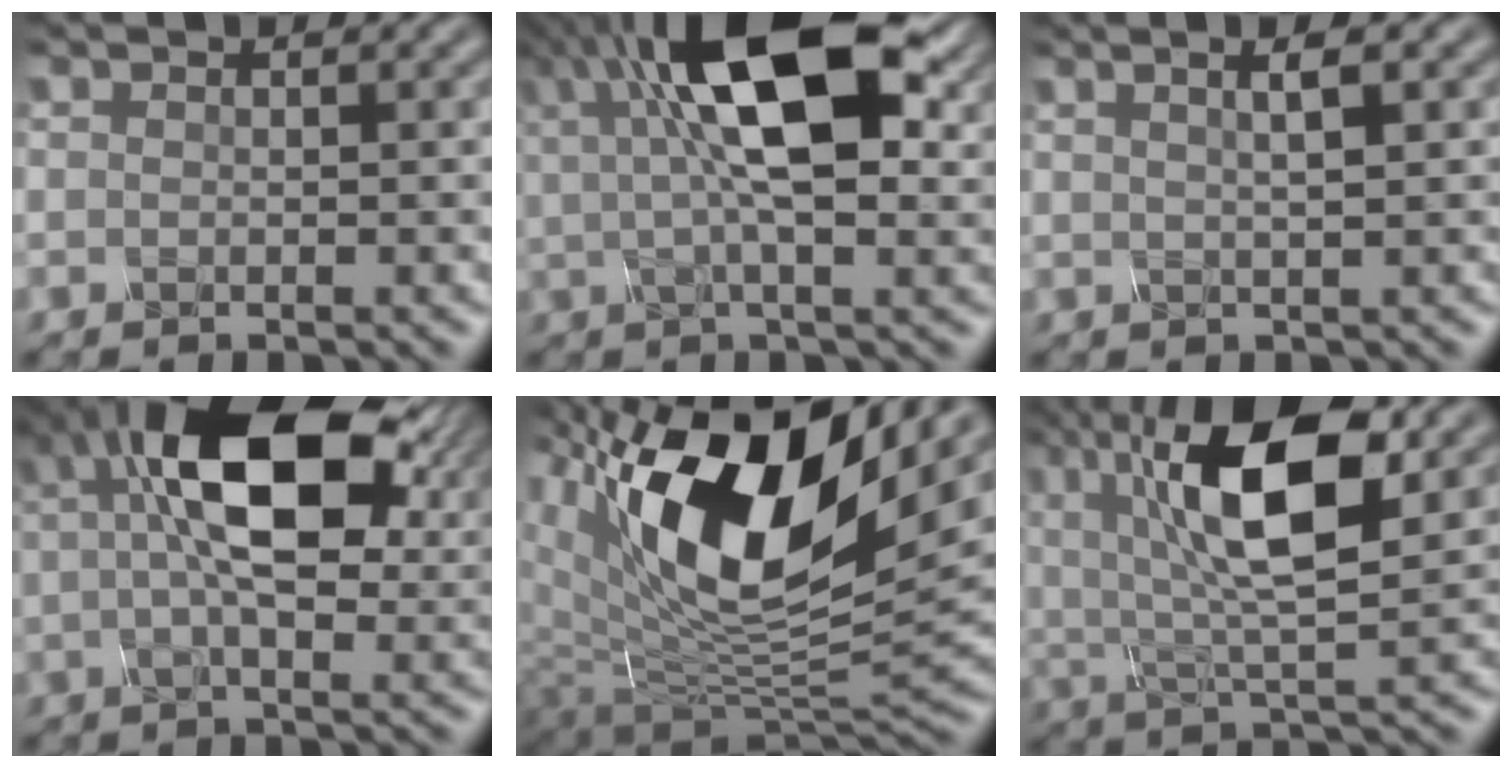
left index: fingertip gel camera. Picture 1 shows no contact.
{"total": 12.8, "force": [3.9, 4.8, 11.2], "torque": [-0.180, 0.011, 0.054]}
{"total": 3.6, "force": [1.5, 1.4, 3.0], "torque": [-0.019, 0.012, -0.002]}
{"total": 12.3, "force": [3.2, 5.8, 10.4], "torque": [-0.171, 0.019, 0.040]}
{"total": 16.3, "force": [6.8, 7.3, 12.9], "torque": [-0.234, 0.010, 0.117]}
{"total": 12.0, "force": [3.8, 4.4, 10.5], "torque": [-0.182, 0.012, 0.059]}